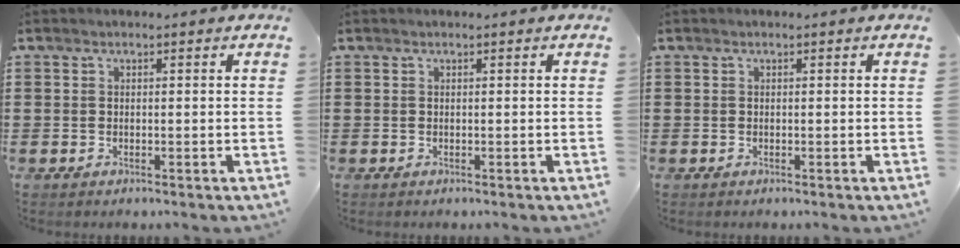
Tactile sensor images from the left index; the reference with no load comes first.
{"total": 0.0}
{"total": 0.0}